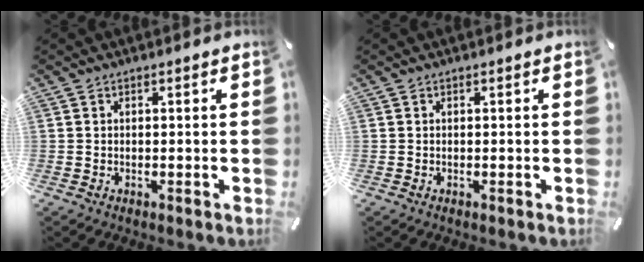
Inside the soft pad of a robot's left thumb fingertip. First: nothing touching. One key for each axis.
{"total": 0.0}